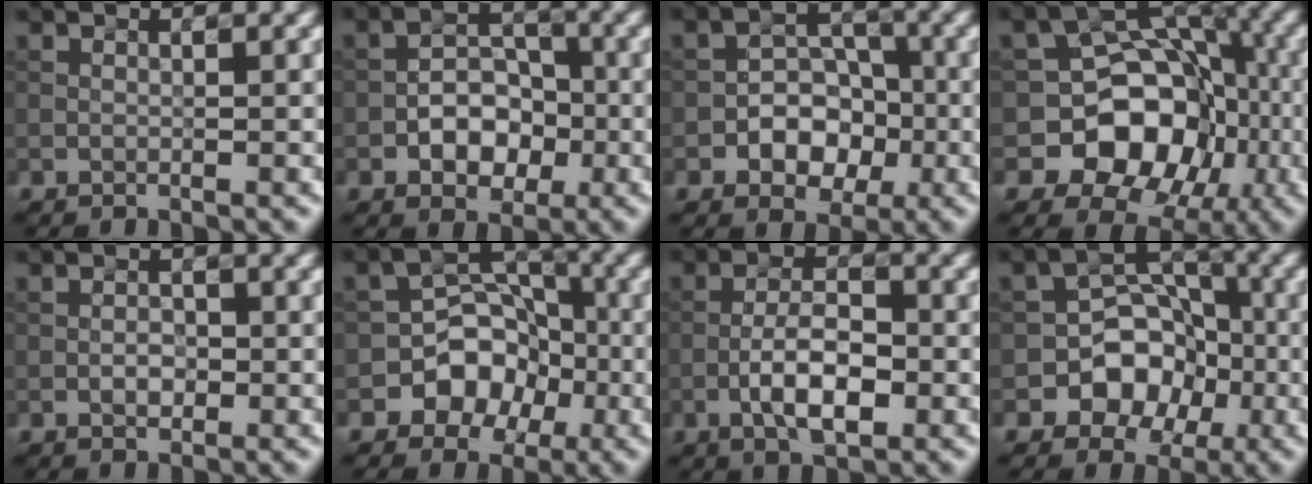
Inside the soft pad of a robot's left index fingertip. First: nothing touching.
{"total": 3.8, "force": [-1.6, 2.6, 2.2], "torque": [-0.028, 0.007, -0.019]}
{"total": 4.2, "force": [-1.7, 3.1, 2.2], "torque": [-0.017, 0.006, -0.023]}
{"total": 10.0, "force": [-3.2, 8.2, 4.6], "torque": [-0.051, 0.016, -0.075]}
{"total": 0.9, "force": [-0.5, 0.6, 0.5], "torque": [-0.010, 0.004, -0.002]}
{"total": 5.1, "force": [-2.5, 4.1, 1.8], "torque": [0.003, 0.018, -0.043]}
{"total": 4.5, "force": [-1.9, 1.7, 3.7], "torque": [-0.066, 0.006, -0.029]}
{"total": 5.4, "force": [-2.3, 4.3, 2.3], "torque": [-0.013, 0.007, -0.033]}